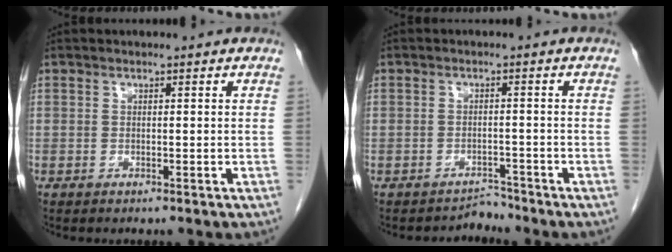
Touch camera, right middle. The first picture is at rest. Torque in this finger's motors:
{"motor_torque": [-0.76, -0.08, -0.37, -0.08]}